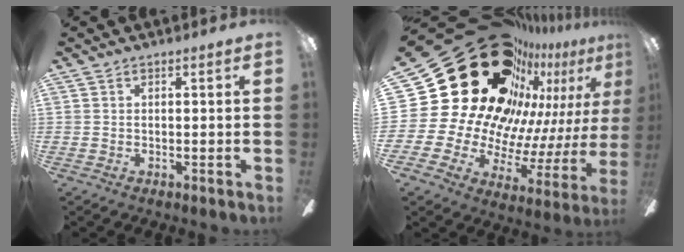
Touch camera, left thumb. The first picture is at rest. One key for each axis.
{"total": 36.4, "fx": 19.6, "fy": 22.1, "fz": 21.2, "tx": -0.311, "ty": -0.186, "tz": 0.420}